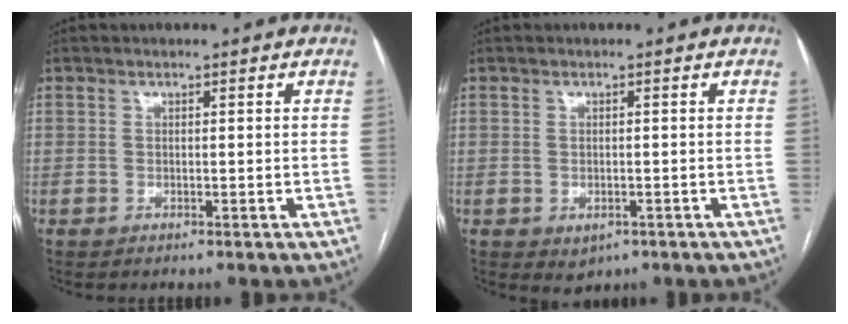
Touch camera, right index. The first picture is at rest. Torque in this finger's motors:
{"motor_torque": [0.81, -0.57, 0.11, 0.00]}